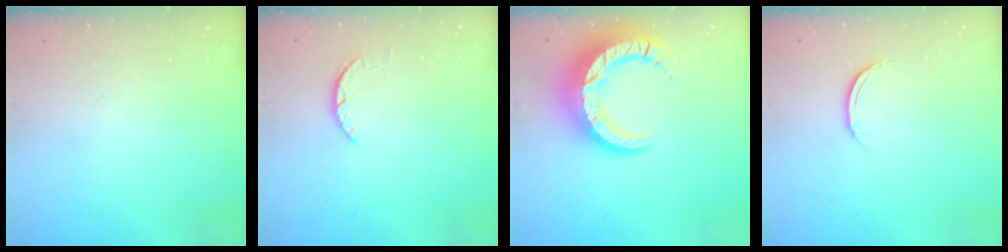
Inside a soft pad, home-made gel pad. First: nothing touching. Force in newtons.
{"total": 1.6, "press": 1.6, "slide": 0.3}
{"total": 15.2, "press": 15.1, "slide": 1.6}
{"total": 5.0, "press": 4.9, "slide": 0.6}